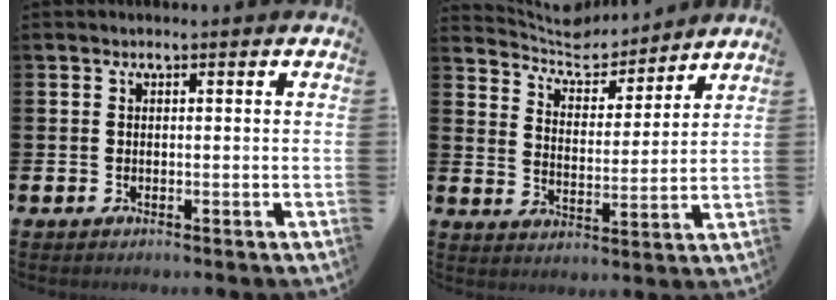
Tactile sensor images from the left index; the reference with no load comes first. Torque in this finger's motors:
{"motor_torque": [0.88, -1.26, 0.03, 0.01]}